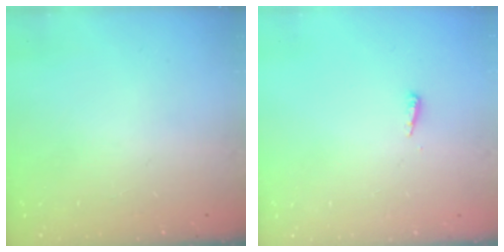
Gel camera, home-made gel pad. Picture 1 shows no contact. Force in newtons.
{"total": 3.8, "press": 3.7, "slide": 0.6}